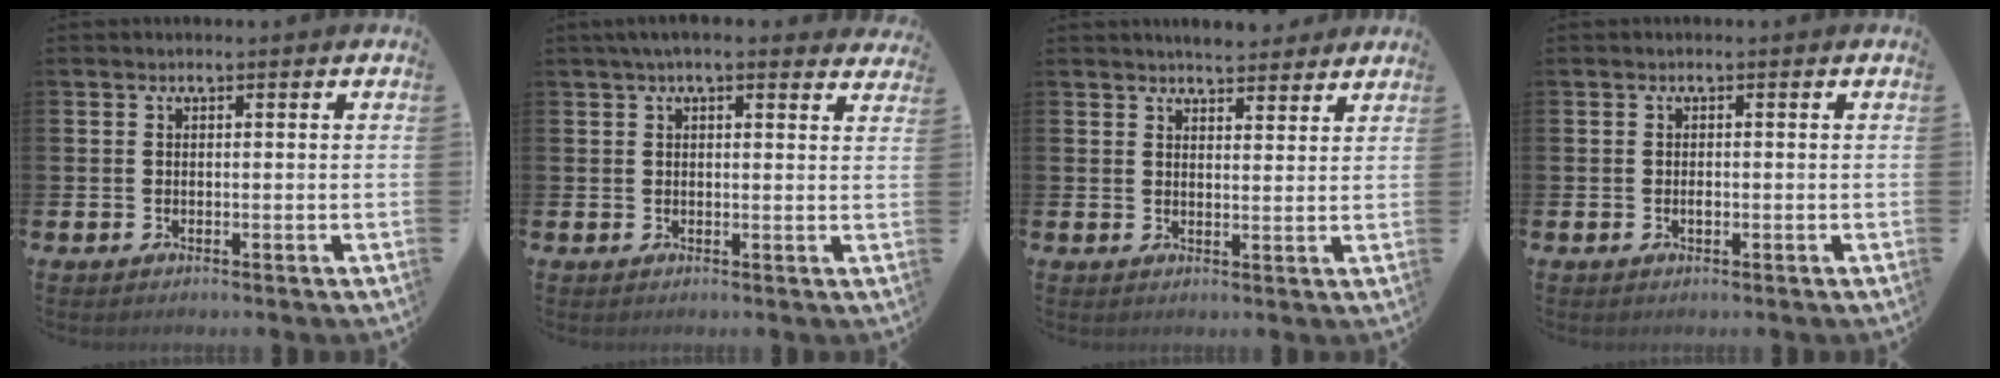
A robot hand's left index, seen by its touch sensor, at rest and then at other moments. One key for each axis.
{"total": 3.1, "fx": 2.8, "fy": 0.5, "fz": 1.3, "tx": -0.031, "ty": -0.004, "tz": 0.050}
{"total": 4.1, "fx": 4.1, "fy": 0.5, "fz": 0.0, "tx": 0.002, "ty": -0.022, "tz": 0.074}
{"total": 0.8, "fx": -0.1, "fy": 0.4, "fz": 0.7, "tx": -0.013, "ty": -0.001, "tz": -0.003}